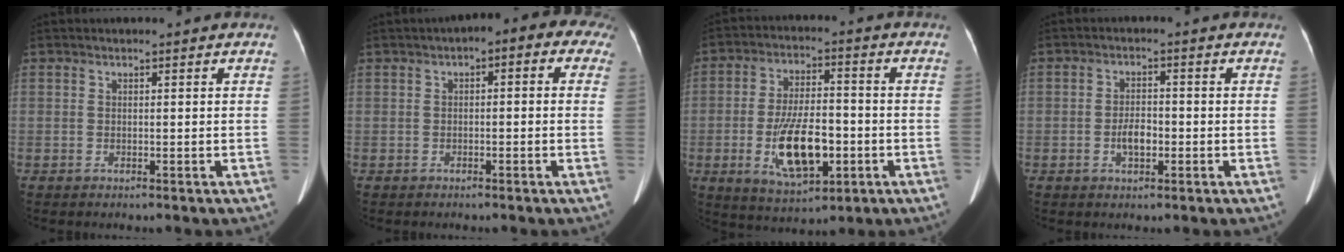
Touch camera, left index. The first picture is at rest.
{"total": 6.8, "force": [2.6, 2.9, 5.5], "torque": [-0.054, 0.035, 0.018]}
{"total": 11.9, "force": [-3.3, 4.8, 10.4], "torque": [-0.196, -0.005, -0.051]}
{"total": 3.3, "force": [-1.1, 1.6, 2.6], "torque": [-0.048, 0.002, -0.019]}